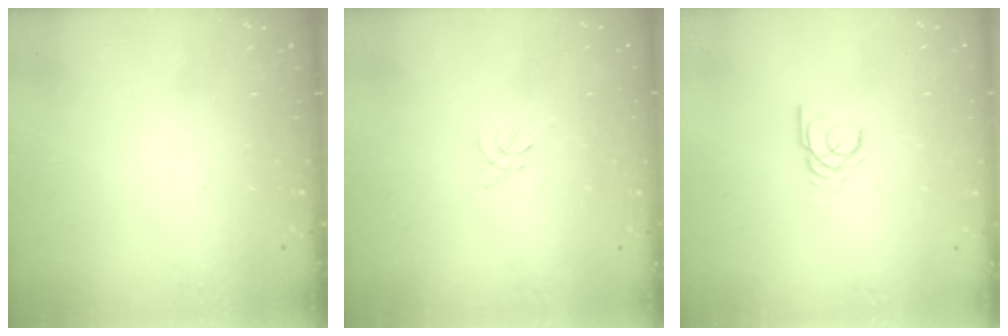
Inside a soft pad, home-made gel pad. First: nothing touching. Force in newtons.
{"total": 0.0}
{"total": 2.1, "press": 2.1, "slide": 0.0}